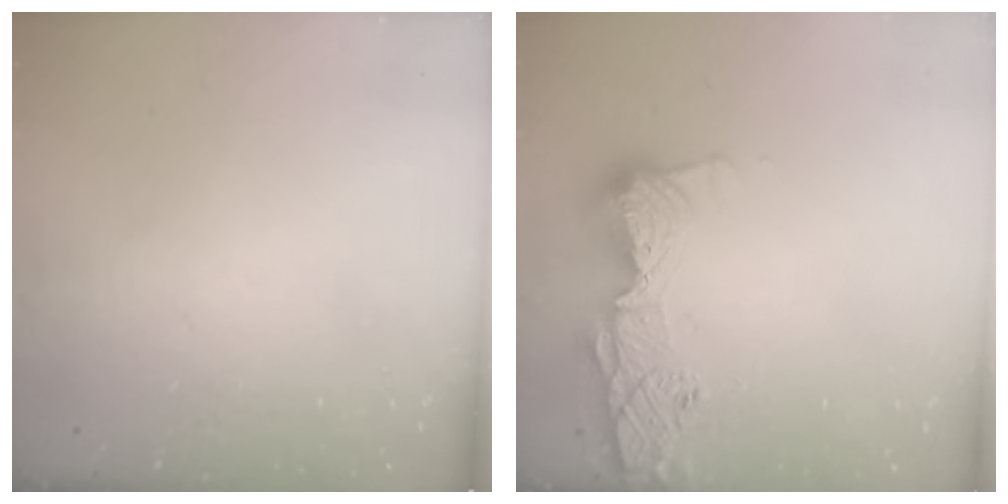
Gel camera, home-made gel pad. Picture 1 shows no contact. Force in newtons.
{"total": 14.3, "press": 14.2, "slide": 1.3}